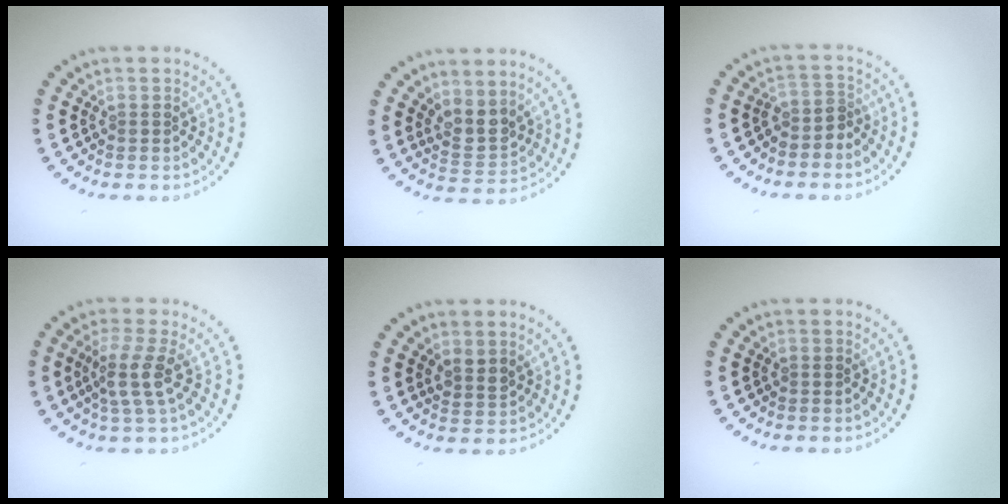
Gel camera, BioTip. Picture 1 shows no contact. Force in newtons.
{"total": 2.6, "press": 2.1, "slide": 1.7}
{"total": 1.9, "press": 1.5, "slide": 1.2}
{"total": 3.0, "press": 2.4, "slide": 1.9}
{"total": 1.4, "press": 1.2, "slide": 0.8}
{"total": 0.0}